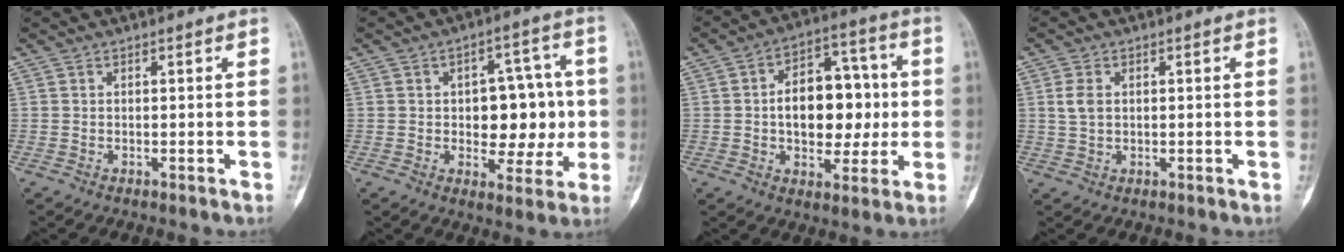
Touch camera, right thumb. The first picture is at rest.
{"total": 12.7, "force": [-0.2, 7.8, 10.0], "torque": [-0.081, 0.021, 0.006]}
{"total": 15.8, "force": [0.1, 10.0, 12.2], "torque": [-0.131, 0.028, 0.002]}
{"total": 3.5, "force": [0.7, 2.3, 2.5], "torque": [-0.050, 0.000, 0.015]}